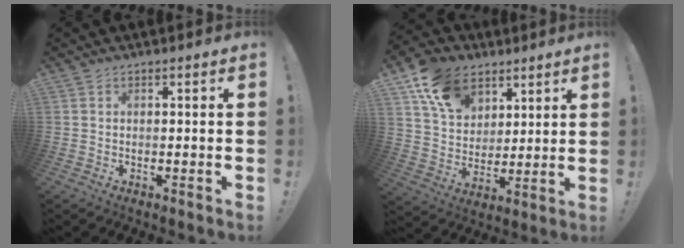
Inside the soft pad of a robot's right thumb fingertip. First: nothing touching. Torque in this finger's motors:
{"motor_torque": [1.20, 1.45, 0.90, 0.38, 0.30]}